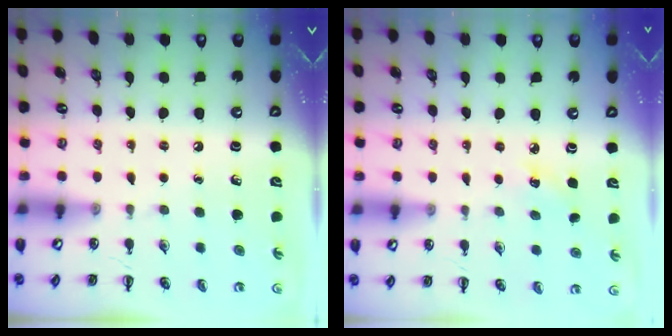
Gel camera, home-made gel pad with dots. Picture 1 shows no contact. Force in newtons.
{"total": 3.7, "press": 3.5, "slide": 1.1}